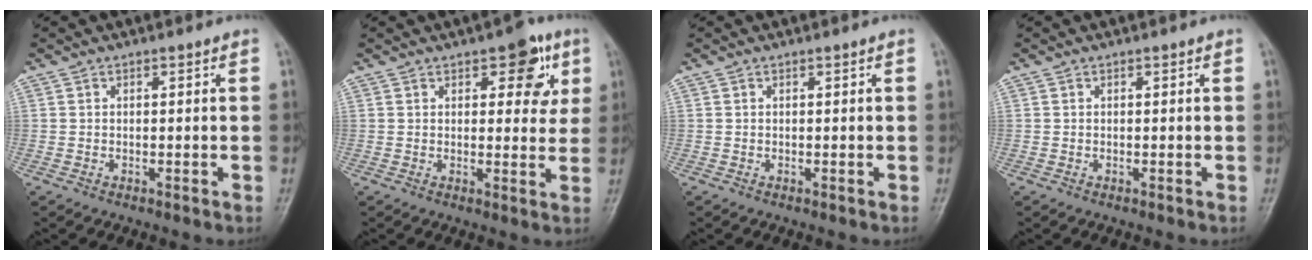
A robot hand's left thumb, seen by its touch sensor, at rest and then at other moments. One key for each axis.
{"total": 8.0, "fx": 3.5, "fy": 4.2, "fz": 5.9, "tx": -0.034, "ty": -0.008, "tz": 0.035}
{"total": 0.0}
{"total": 0.0}